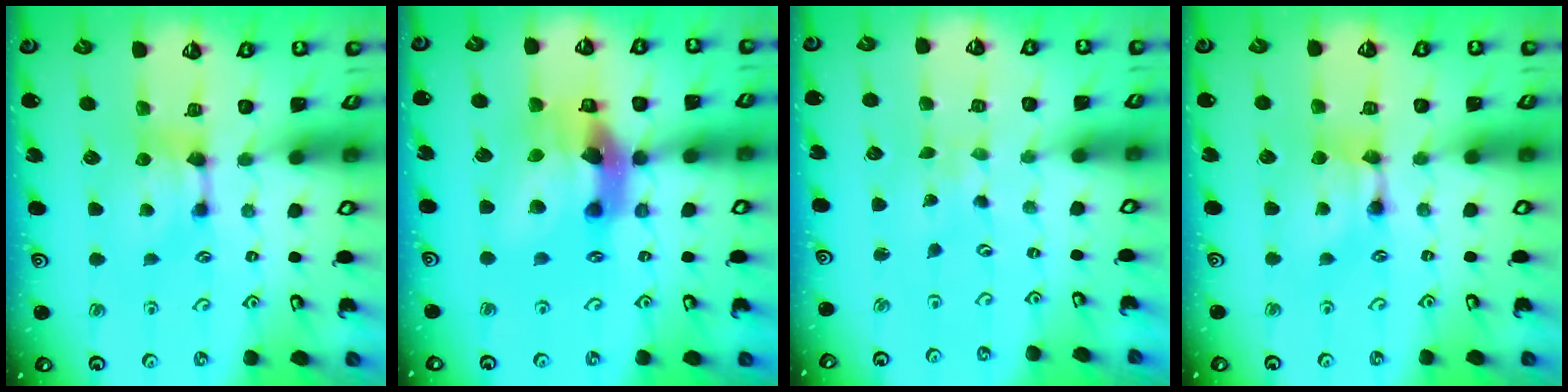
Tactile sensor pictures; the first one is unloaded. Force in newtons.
{"total": 10.5, "press": 10.2, "slide": 2.6}
{"total": 5.2, "press": 5.2, "slide": 0.2}
{"total": 1.6, "press": 1.6, "slide": 0.2}